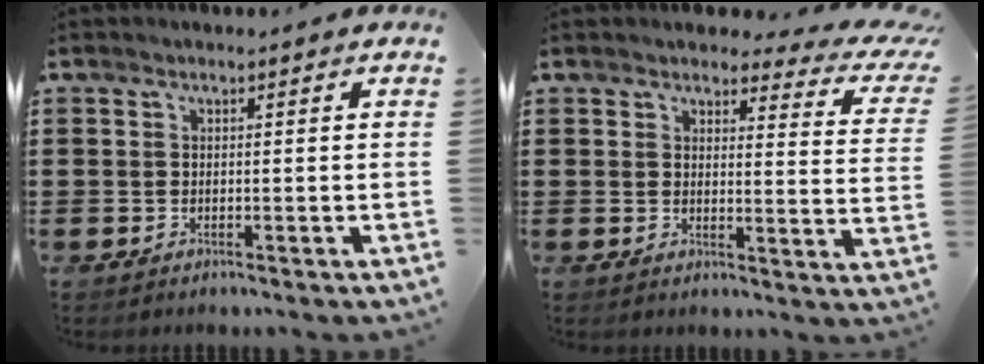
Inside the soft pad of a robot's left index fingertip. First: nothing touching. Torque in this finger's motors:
{"motor_torque": [0.95, -1.19, 0.29, 0.03]}